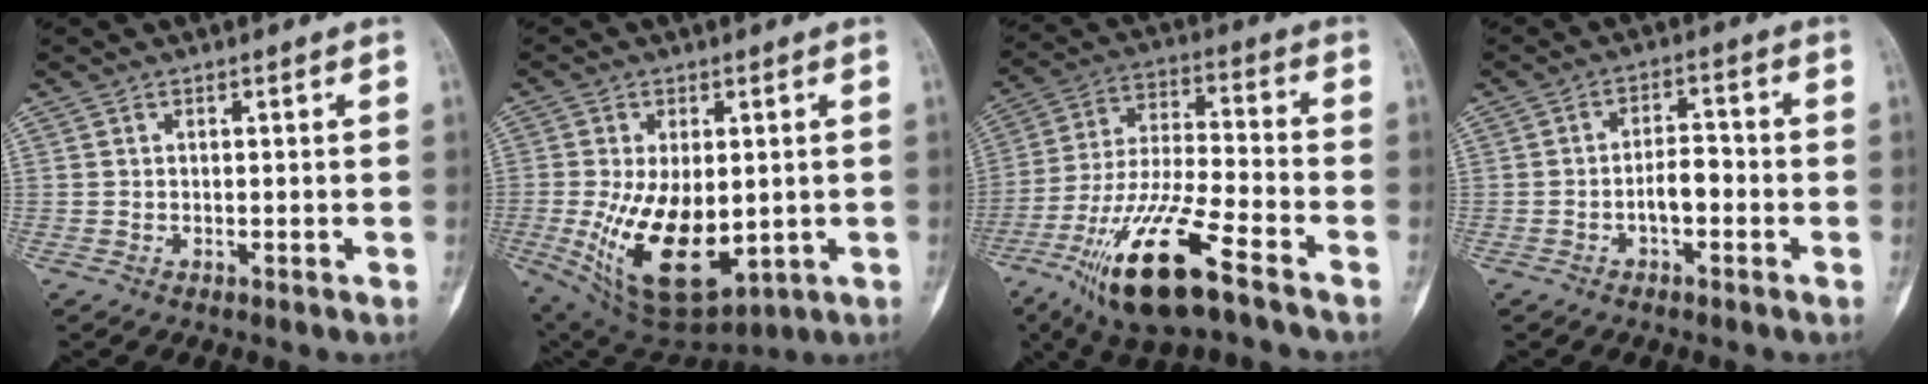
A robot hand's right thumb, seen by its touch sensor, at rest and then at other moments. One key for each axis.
{"total": 18.2, "fx": -2.4, "fy": 9.9, "fz": 15.0, "tx": -0.260, "ty": -0.018, "tz": -0.009}
{"total": 19.2, "fx": -10.9, "fy": 4.5, "fz": 15.1, "tx": -0.316, "ty": 0.036, "tz": -0.200}
{"total": 4.8, "fx": -1.6, "fy": 2.4, "fz": 3.8, "tx": -0.051, "ty": 0.026, "tz": -0.031}